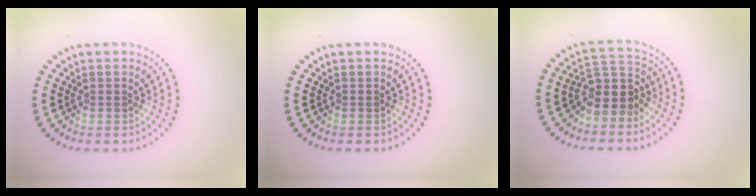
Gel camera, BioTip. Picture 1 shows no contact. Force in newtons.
{"total": 0.0}
{"total": 3.8, "press": 3.1, "slide": 2.1}